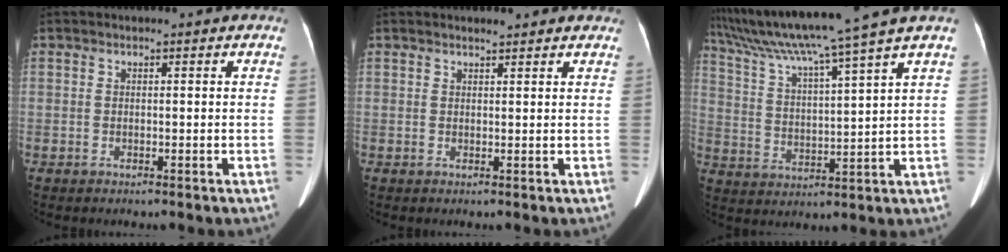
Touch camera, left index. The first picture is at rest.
{"total": 2.0, "force": [1.8, 0.6, 0.5], "torque": [-0.009, 0.009, 0.022]}
{"total": 14.9, "force": [12.3, -3.1, 7.8], "torque": [-0.140, -0.006, 0.203]}